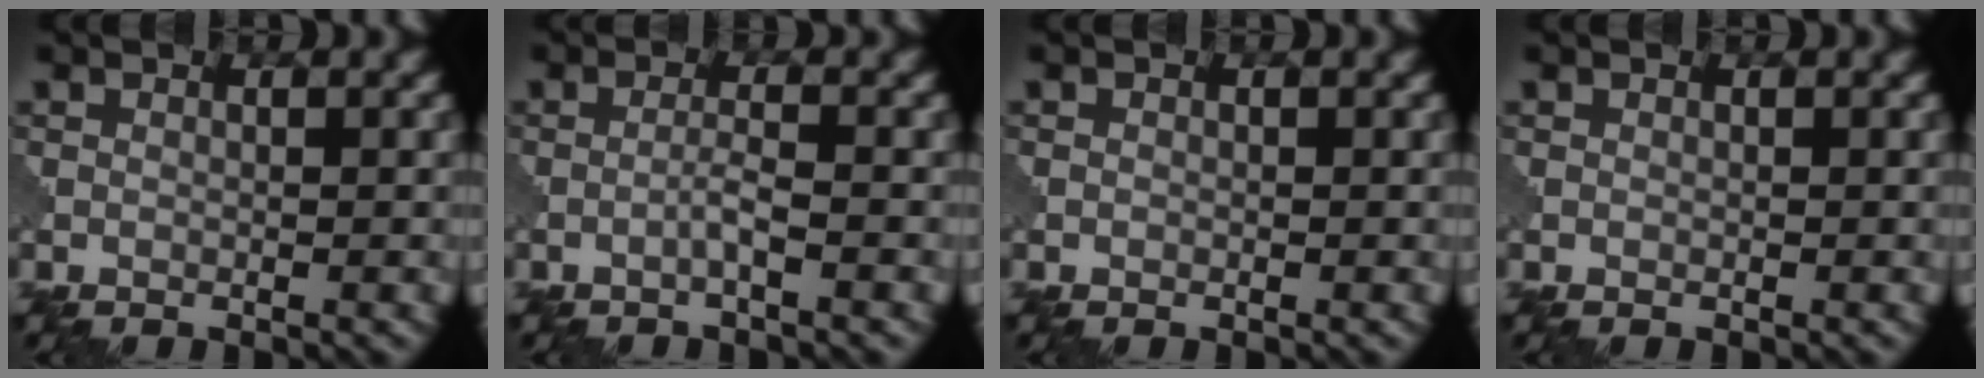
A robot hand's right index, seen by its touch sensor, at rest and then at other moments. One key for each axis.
{"total": 1.4, "fx": -0.7, "fy": -0.1, "fz": 1.3, "tx": -0.023, "ty": 0.009, "tz": -0.018}
{"total": 0.0}
{"total": 0.0}